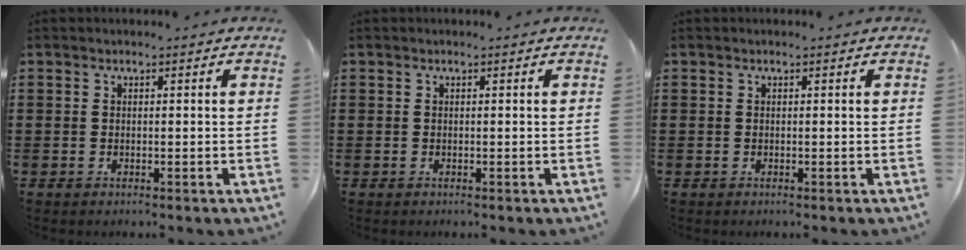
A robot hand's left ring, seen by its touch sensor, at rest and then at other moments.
{"total": 0.0}
{"total": 0.0}